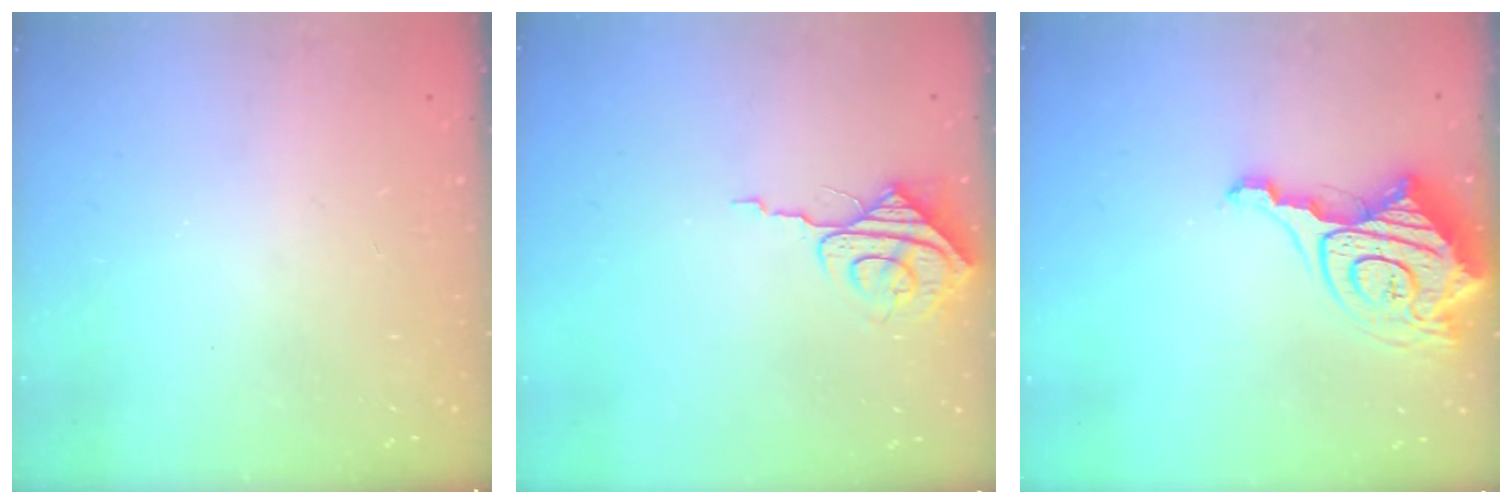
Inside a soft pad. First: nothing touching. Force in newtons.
{"total": 7.8, "press": 7.8, "slide": 0.7}
{"total": 16.6, "press": 16.5, "slide": 1.9}